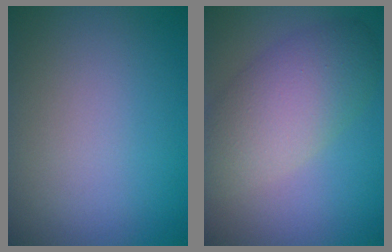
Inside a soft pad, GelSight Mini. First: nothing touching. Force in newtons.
{"total": 6.5, "press": 6.5, "slide": 0.6}